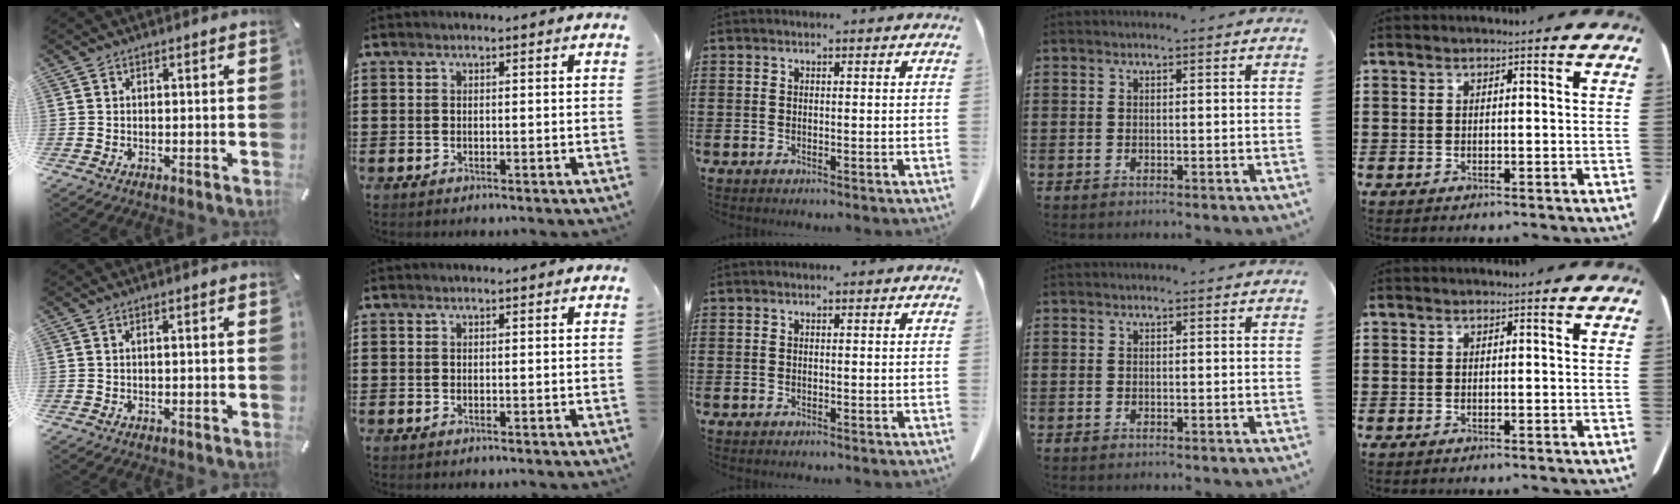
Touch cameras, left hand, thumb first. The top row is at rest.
{"thumb": {"total": 0.7, "force": [0.2, 0.1, 0.6], "torque": [-0.013, 0.002, 0.002]}}